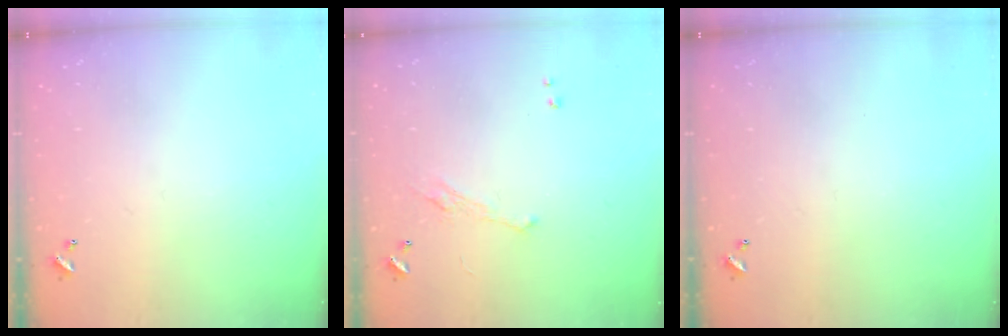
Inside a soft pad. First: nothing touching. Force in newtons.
{"total": 2.3, "press": 2.1, "slide": 0.8}
{"total": 0.0}